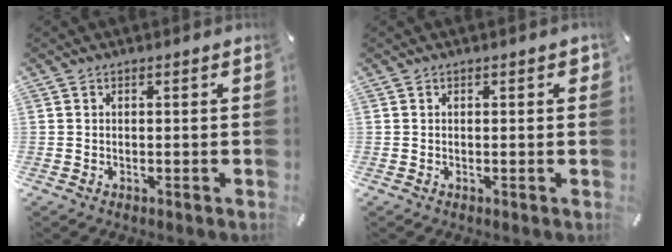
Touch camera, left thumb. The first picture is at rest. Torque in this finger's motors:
{"motor_torque": [0.04, -0.19, 0.02, 0.17, 0.05]}